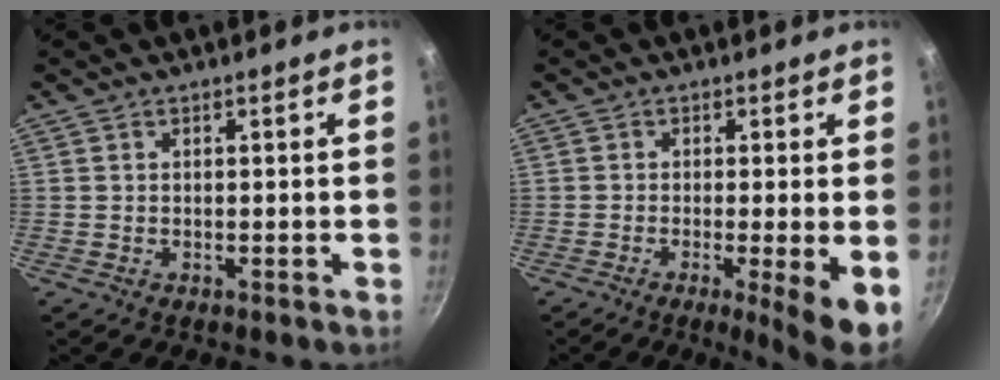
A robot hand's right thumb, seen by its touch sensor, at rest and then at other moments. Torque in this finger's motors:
{"motor_torque": [-0.23, 0.52, 0.04, -0.08, 0.06]}